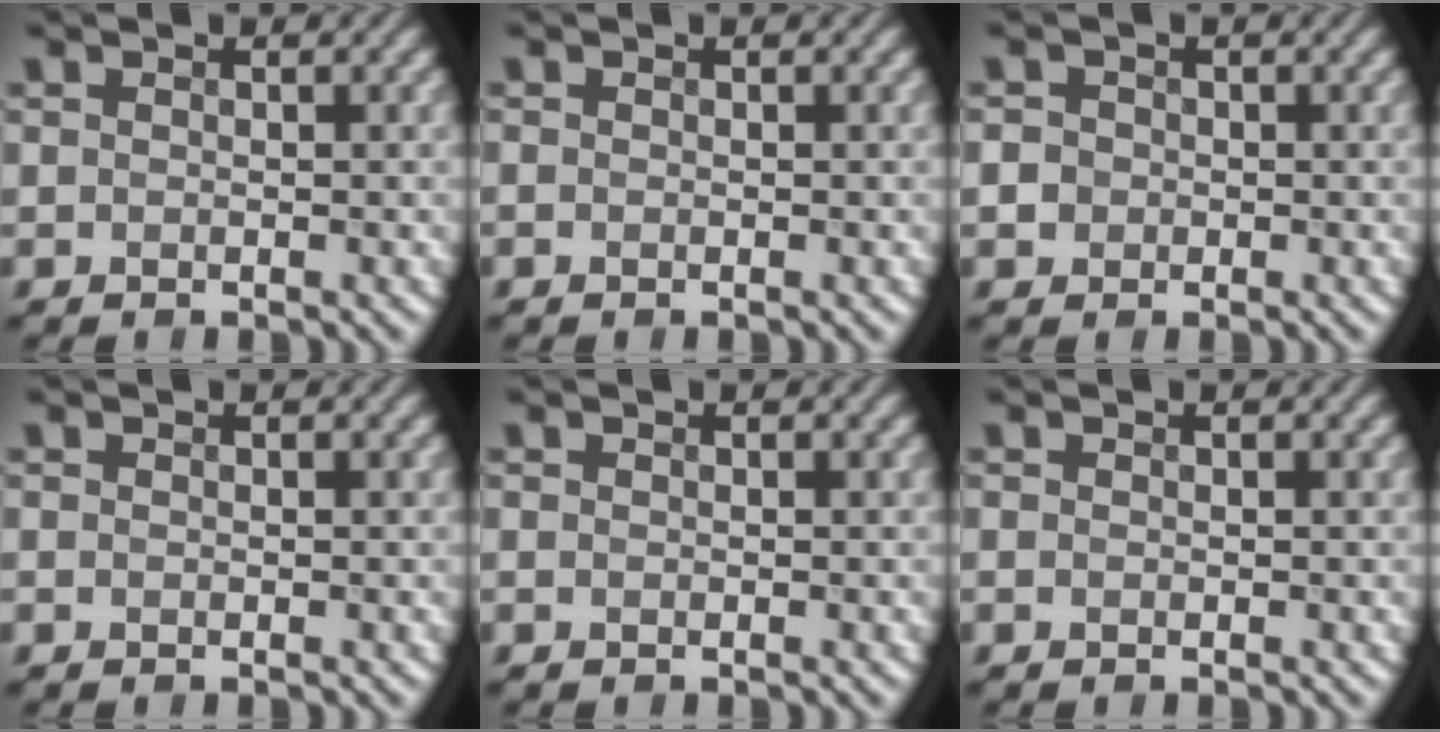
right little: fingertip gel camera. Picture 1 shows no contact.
{"total": 0.0}
{"total": 2.0, "force": [0.1, 1.9, 0.6], "torque": [0.005, 0.016, -0.013]}
{"total": 0.0}
{"total": 0.0}
{"total": 0.0}